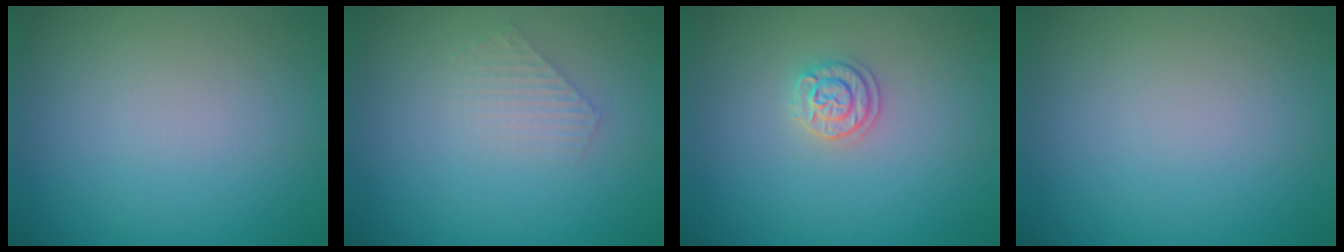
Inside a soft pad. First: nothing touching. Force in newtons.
{"total": 1.5, "press": 1.5, "slide": 0.3}
{"total": 1.9, "press": 1.9, "slide": 0.2}
{"total": 0.0}